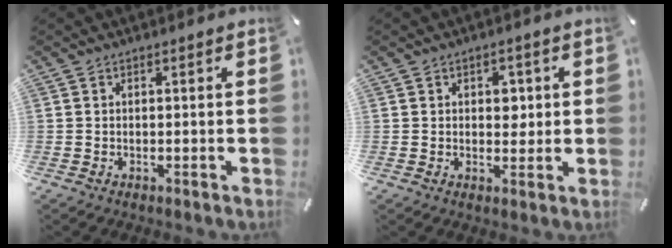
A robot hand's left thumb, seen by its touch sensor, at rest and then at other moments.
{"total": 3.7, "force": [0.7, 2.7, 2.3], "torque": [-0.018, -0.005, 0.002]}